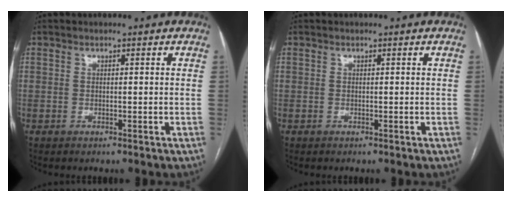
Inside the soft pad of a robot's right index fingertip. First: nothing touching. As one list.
[{"total": 0.0}]